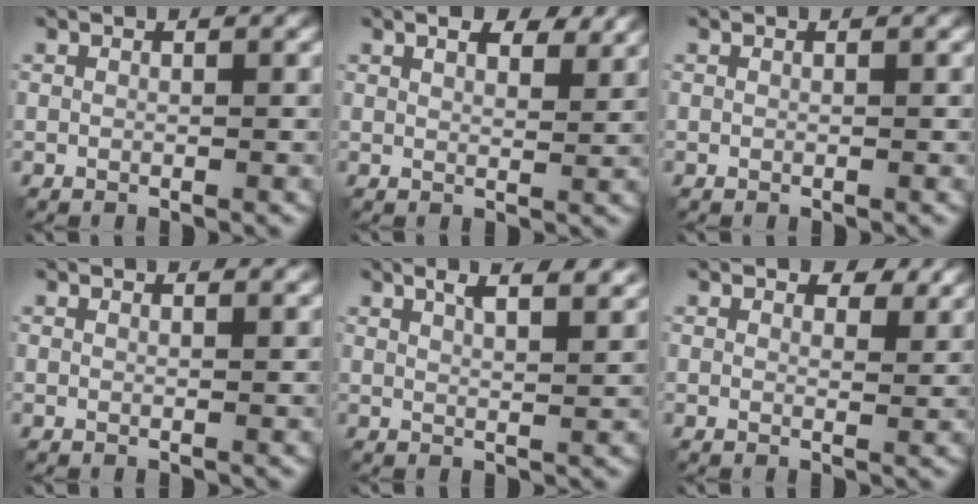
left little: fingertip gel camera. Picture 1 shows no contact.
{"total": 3.7, "force": [2.7, 1.3, 2.2], "torque": [-0.038, 0.003, 0.040]}
{"total": 0.0}
{"total": 1.9, "force": [1.7, 0.4, 0.6], "torque": [-0.010, 0.003, 0.015]}
{"total": 7.1, "force": [4.6, 2.6, 4.7], "torque": [-0.037, 0.031, 0.037]}
{"total": 3.1, "force": [2.4, 1.3, 1.4], "torque": [-0.025, -0.001, 0.031]}